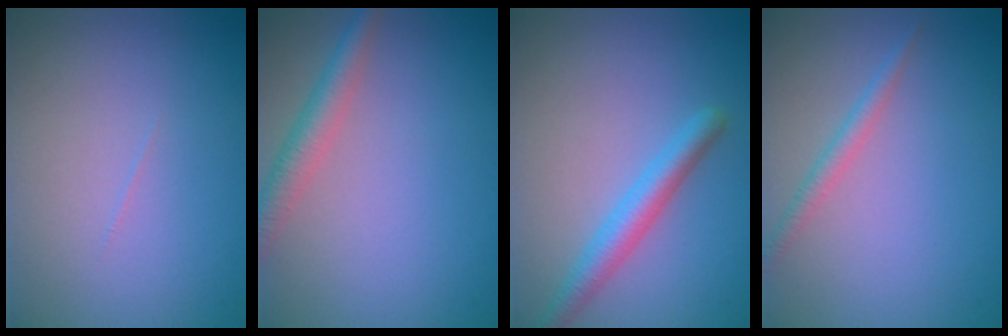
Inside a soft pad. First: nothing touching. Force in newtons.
{"total": 2.7, "press": 2.7, "slide": 0.1}
{"total": 2.9, "press": 2.9, "slide": 0.2}
{"total": 1.4, "press": 1.4, "slide": 0.0}